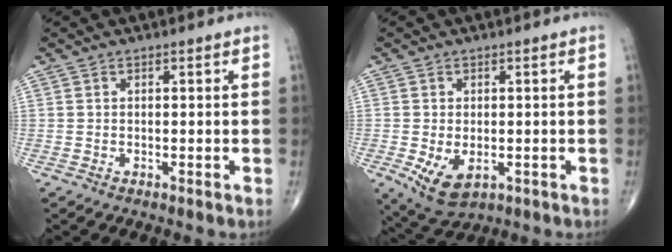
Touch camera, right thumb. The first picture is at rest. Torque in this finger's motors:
{"motor_torque": [-0.32, 0.26, -0.17, -0.12, 0.07]}